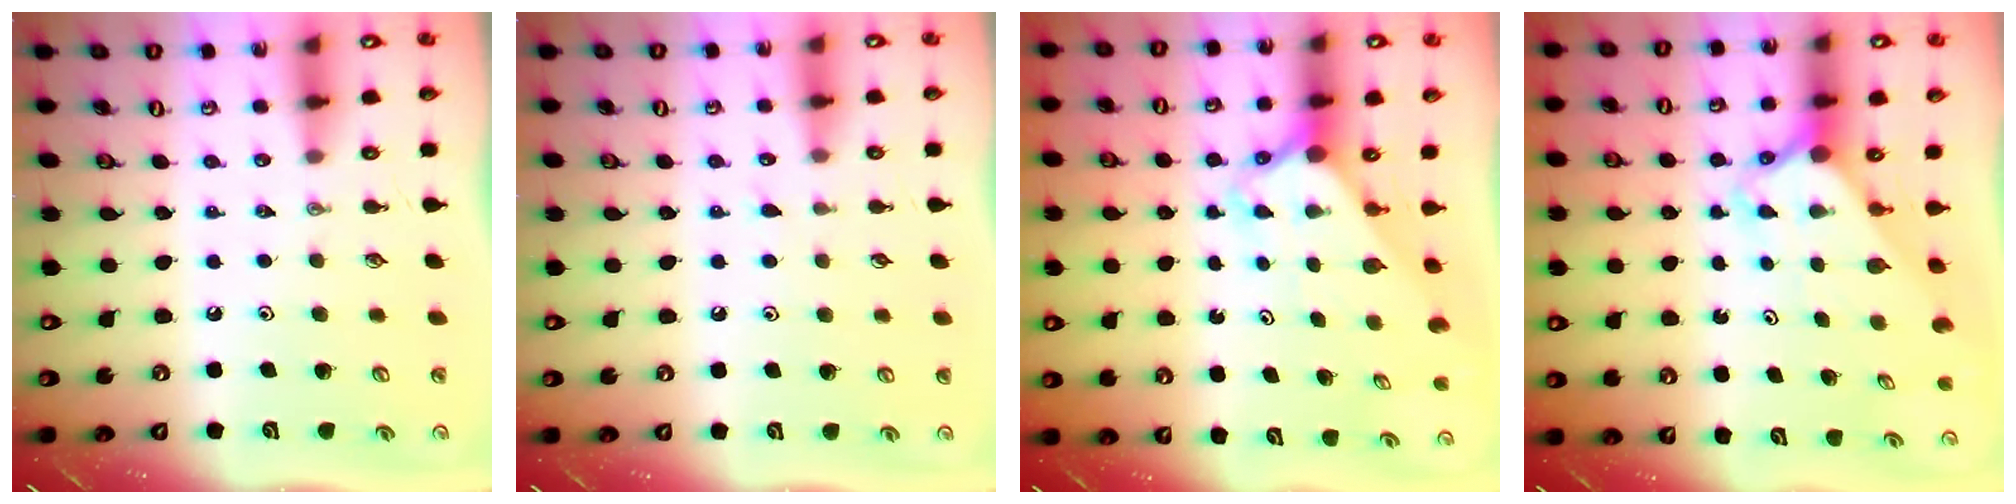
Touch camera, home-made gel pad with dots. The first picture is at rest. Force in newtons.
{"total": 5.9, "press": 5.8, "slide": 0.5}
{"total": 2.6, "press": 2.6, "slide": 0.2}
{"total": 2.6, "press": 2.6, "slide": 0.2}